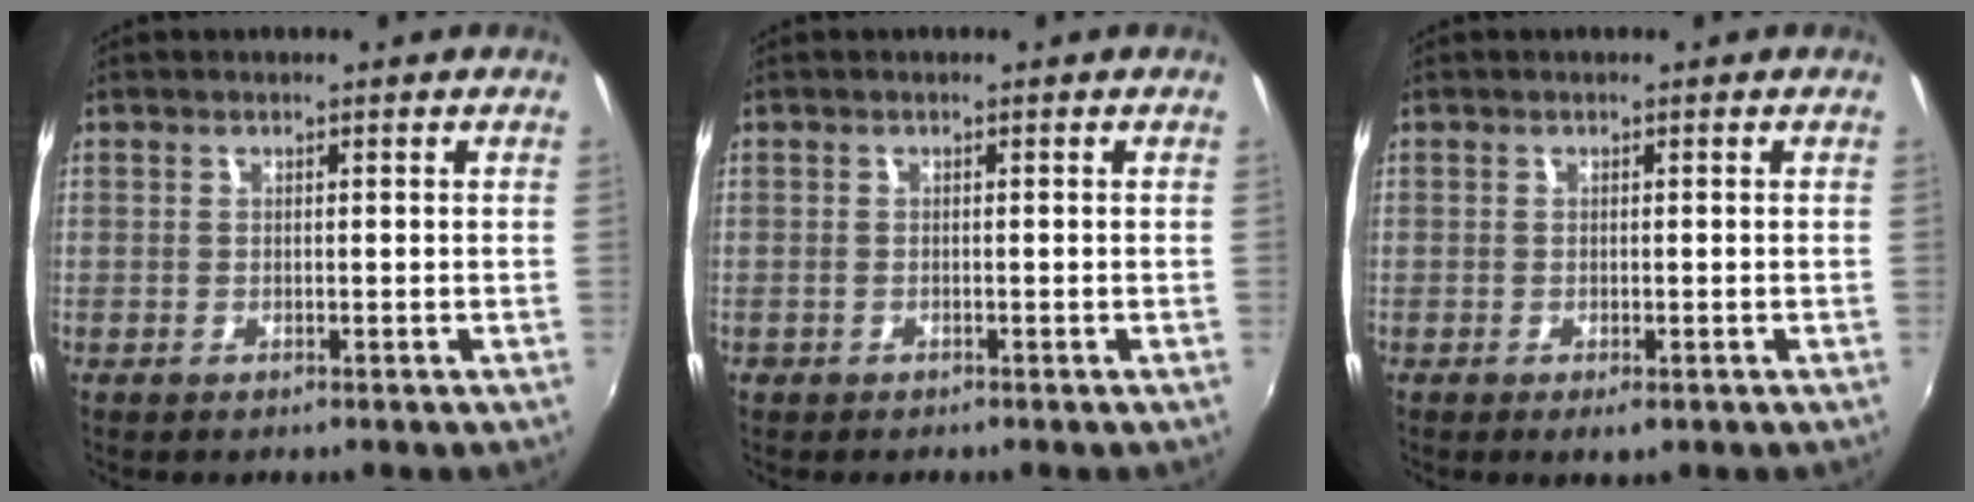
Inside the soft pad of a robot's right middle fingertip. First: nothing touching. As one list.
[{"total": 0.6, "force": [-0.5, 0.4, 0.0], "torque": [-0.003, -0.003, -0.010]}, {"total": 1.5, "force": [-0.7, 0.6, 1.2], "torque": [-0.024, -0.008, -0.009]}]